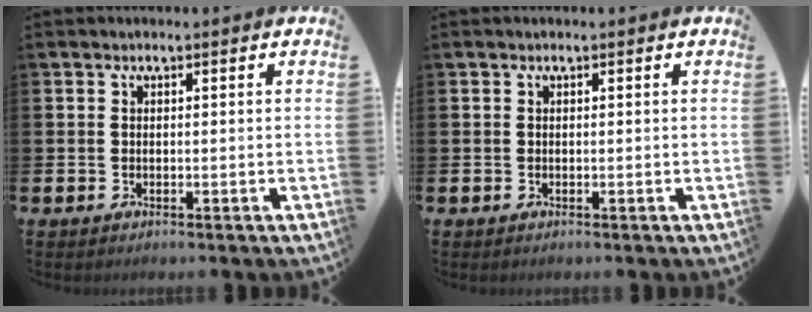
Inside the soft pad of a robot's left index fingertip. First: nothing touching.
{"total": 0.0}